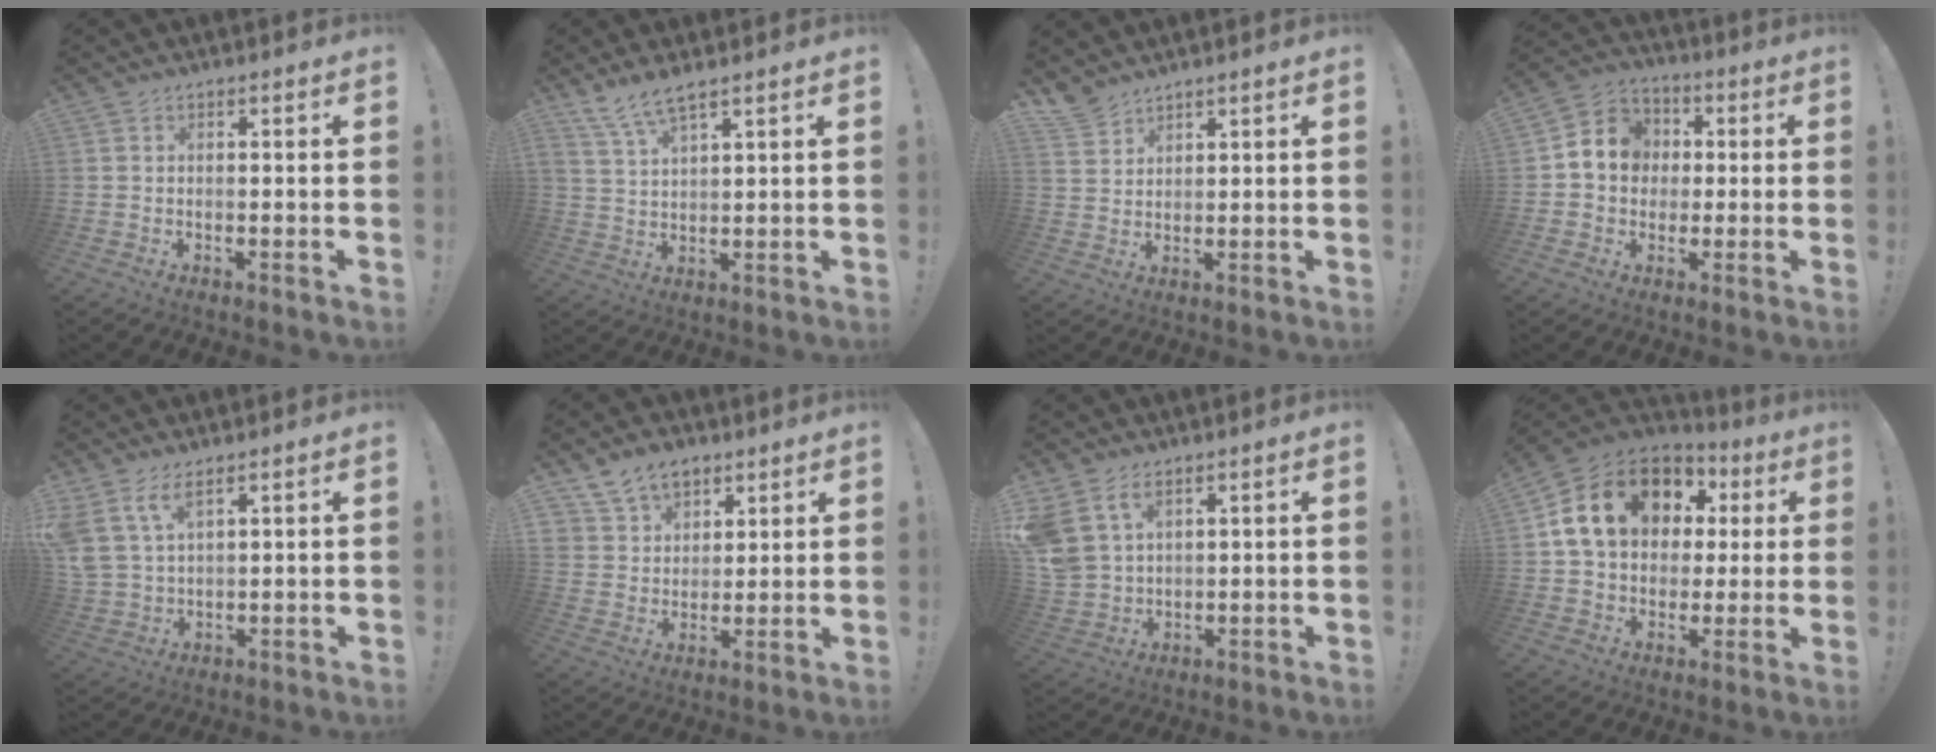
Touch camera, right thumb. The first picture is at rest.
{"total": 6.1, "force": [5.0, 0.9, 3.3], "torque": [-0.072, -0.021, 0.093]}
{"total": 4.7, "force": [4.3, 1.8, 1.1], "torque": [-0.020, -0.028, 0.082]}
{"total": 10.0, "force": [0.8, 9.2, 3.8], "torque": [-0.044, 0.009, 0.023]}
{"total": 7.4, "force": [4.8, 3.2, 4.6], "torque": [-0.102, -0.016, 0.095]}
{"total": 9.5, "force": [6.4, 6.5, 2.4], "torque": [-0.038, -0.041, 0.126]}
{"total": 8.1, "force": [4.7, 5.3, 4.0], "torque": [-0.095, -0.020, 0.096]}
{"total": 19.3, "force": [7.0, 13.9, 11.5], "torque": [-0.182, -0.014, 0.139]}